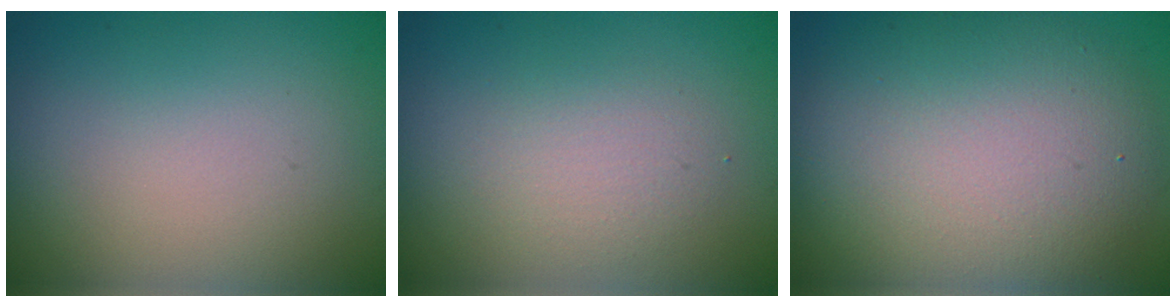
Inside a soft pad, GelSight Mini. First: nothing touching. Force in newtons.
{"total": 1.9, "press": 1.9, "slide": 0.0}
{"total": 9.4, "press": 9.3, "slide": 0.6}